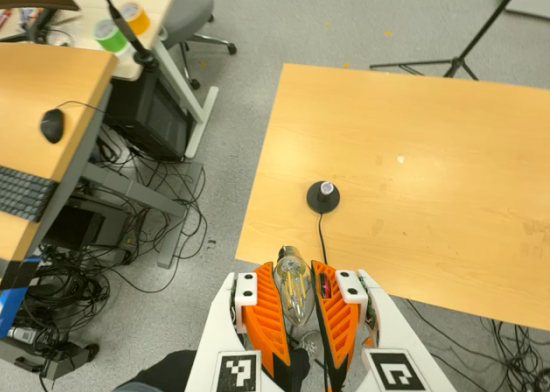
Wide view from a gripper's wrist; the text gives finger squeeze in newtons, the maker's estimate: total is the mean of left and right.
{"total": 20.0, "left": 24.0, "right": 16.0}